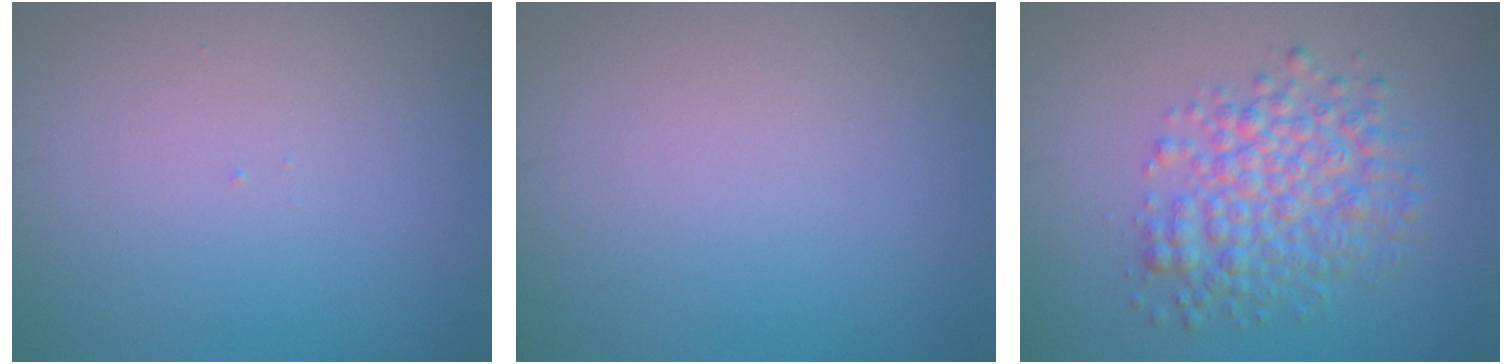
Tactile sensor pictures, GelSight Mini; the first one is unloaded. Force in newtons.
{"total": 0.0}
{"total": 5.0, "press": 5.0, "slide": 0.1}